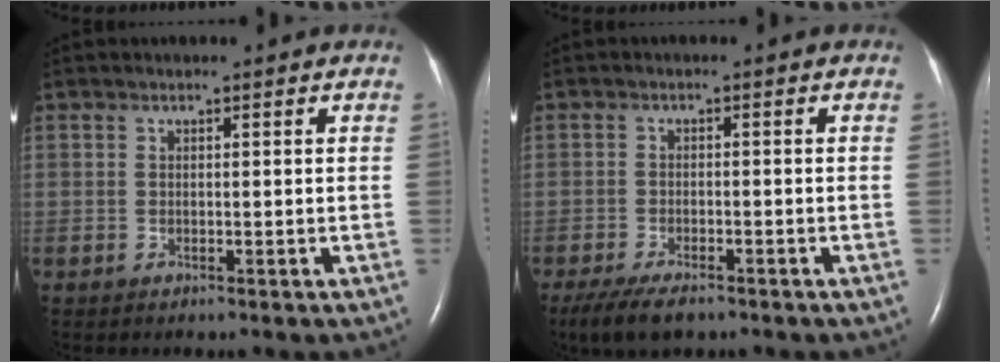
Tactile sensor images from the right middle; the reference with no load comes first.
{"total": 6.0, "force": [-4.5, 1.8, 3.6], "torque": [-0.064, -0.011, -0.074]}